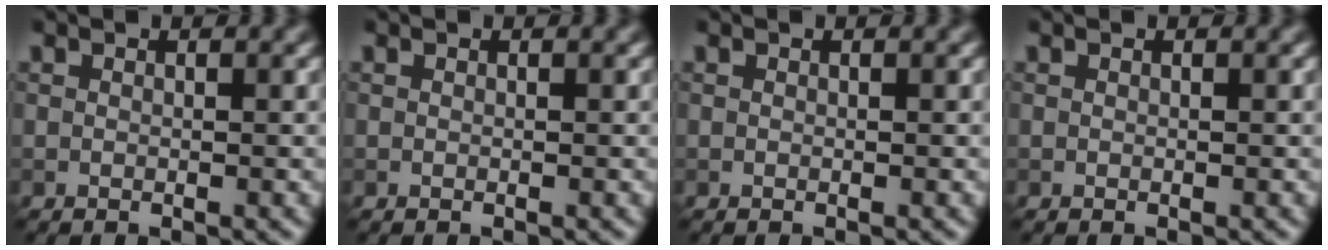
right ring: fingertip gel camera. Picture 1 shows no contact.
{"total": 0.0}
{"total": 0.0}
{"total": 0.0}